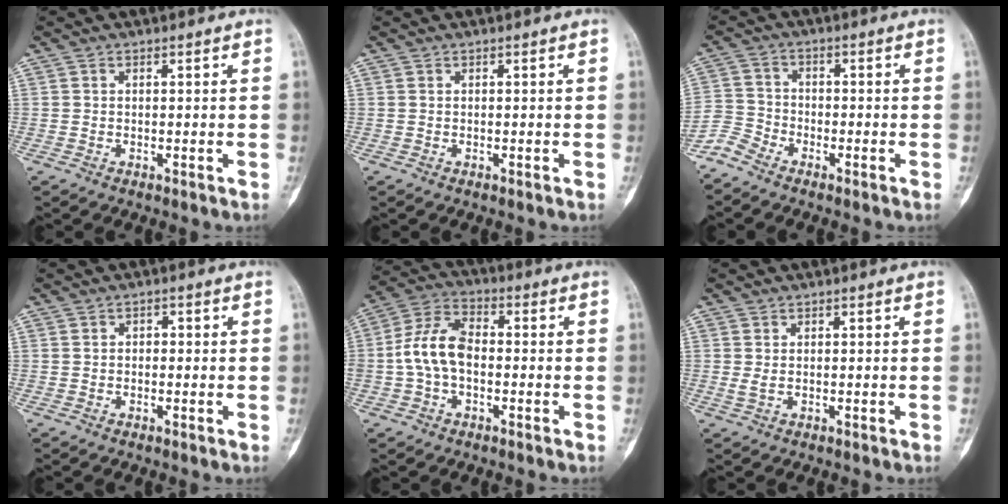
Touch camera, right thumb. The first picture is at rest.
{"total": 0.0}
{"total": 4.1, "force": [-3.8, 1.6, 0.4], "torque": [-0.003, 0.009, -0.091]}
{"total": 1.0, "force": [-0.3, 0.8, 0.5], "torque": [0.003, 0.006, -0.010]}
{"total": 9.6, "force": [-1.1, 6.0, 7.4], "torque": [-0.141, 0.036, -0.030]}
{"total": 1.0, "force": [0.0, 0.4, 0.9], "torque": [-0.020, -0.001, 0.001]}